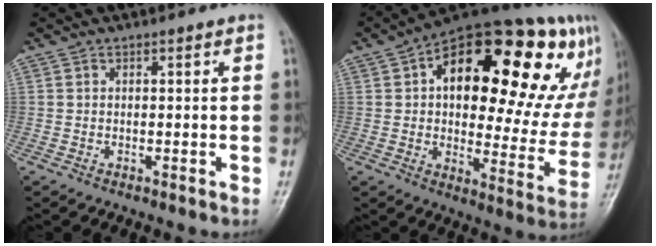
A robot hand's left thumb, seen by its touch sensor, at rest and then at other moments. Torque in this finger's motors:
{"motor_torque": [2.50, 2.51, 1.41, -1.36, 0.35]}